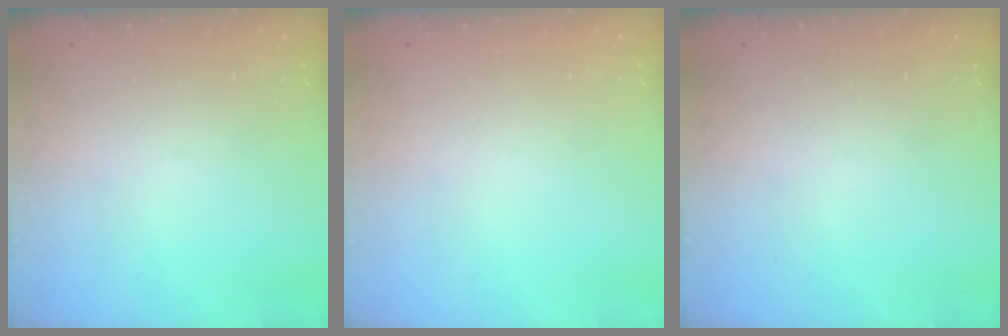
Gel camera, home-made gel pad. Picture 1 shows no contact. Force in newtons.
{"total": 0.0}
{"total": 0.0}